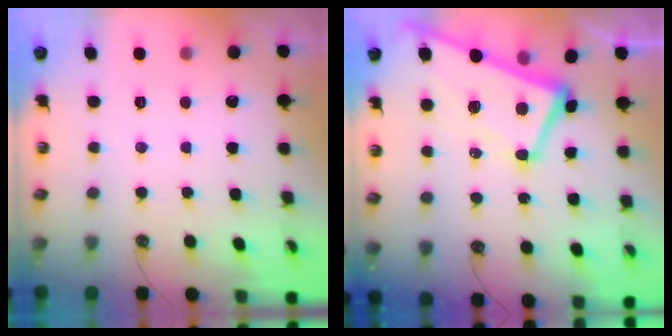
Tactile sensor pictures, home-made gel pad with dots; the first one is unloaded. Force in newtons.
{"total": 2.0, "press": 1.7, "slide": 1.1}